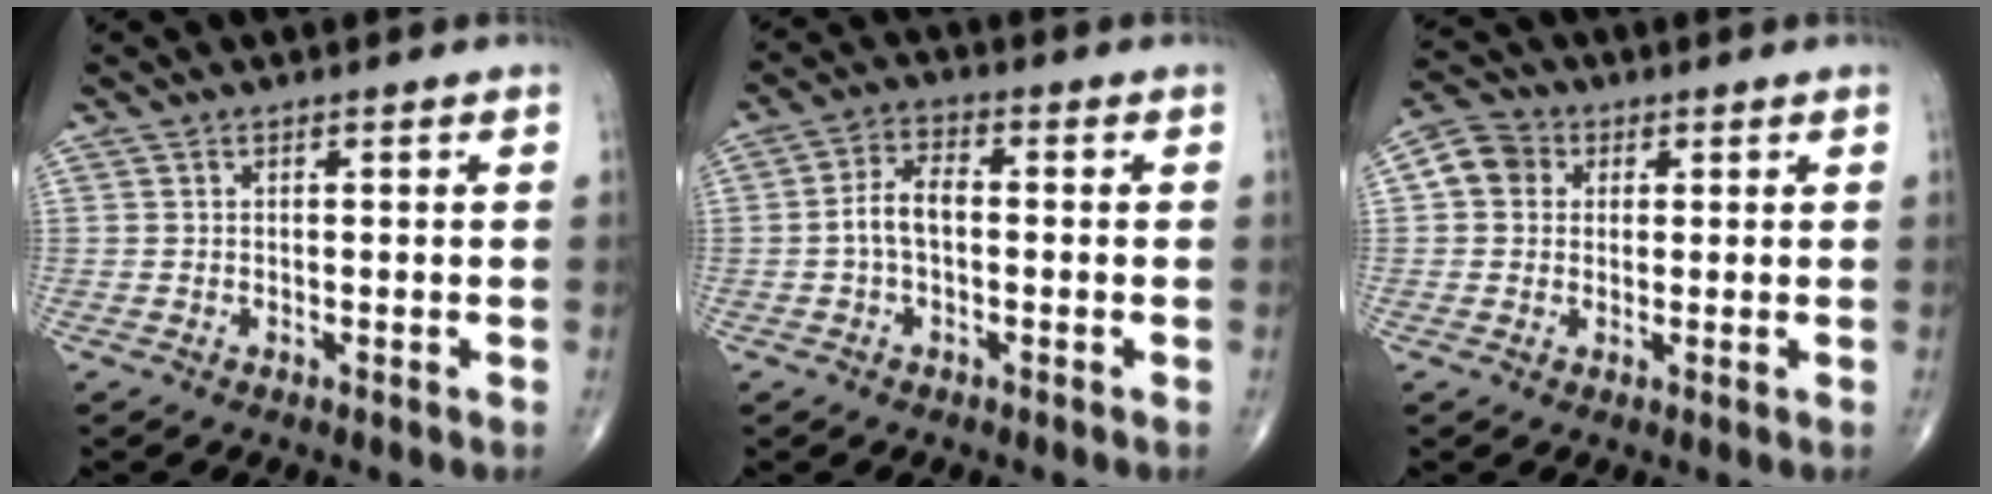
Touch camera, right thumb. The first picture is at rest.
{"total": 5.6, "force": [-0.7, 3.1, 4.5], "torque": [-0.085, 0.022, -0.020]}
{"total": 6.0, "force": [1.2, 5.3, 2.5], "torque": [-0.032, 0.010, 0.011]}